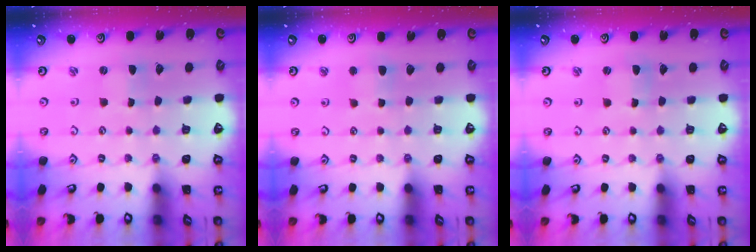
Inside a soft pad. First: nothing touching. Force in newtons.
{"total": 3.0, "press": 3.0, "slide": 0.4}
{"total": 1.5, "press": 1.4, "slide": 0.2}